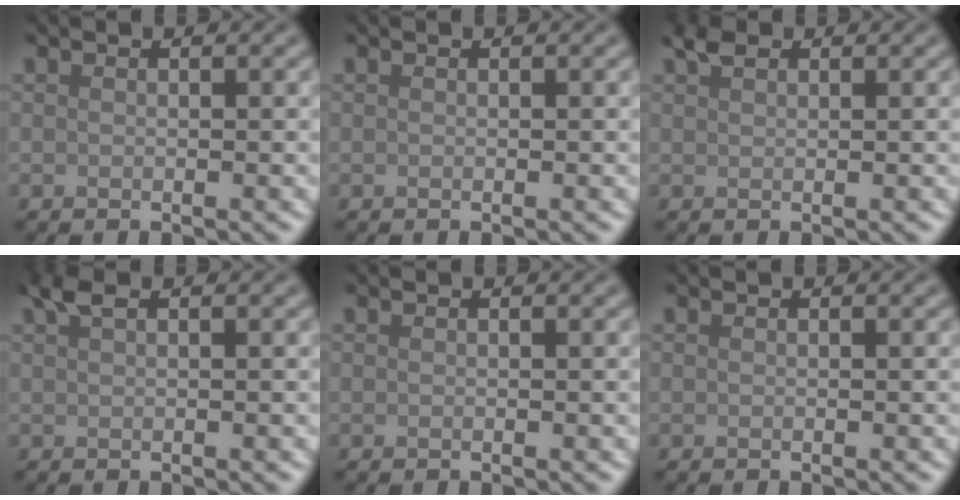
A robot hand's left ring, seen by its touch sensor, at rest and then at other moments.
{"total": 0.0}
{"total": 1.5, "force": [1.1, 0.6, 0.7], "torque": [-0.015, 0.004, 0.022]}
{"total": 1.6, "force": [1.0, 0.5, 1.2], "torque": [-0.023, 0.005, 0.019]}
{"total": 0.0}
{"total": 0.0}